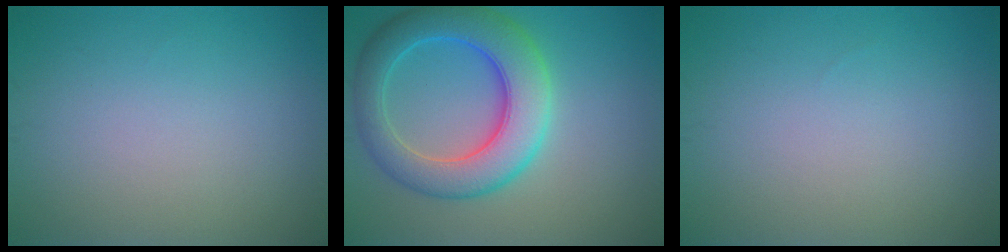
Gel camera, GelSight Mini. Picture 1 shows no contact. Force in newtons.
{"total": 7.9, "press": 7.9, "slide": 0.1}
{"total": 0.0}